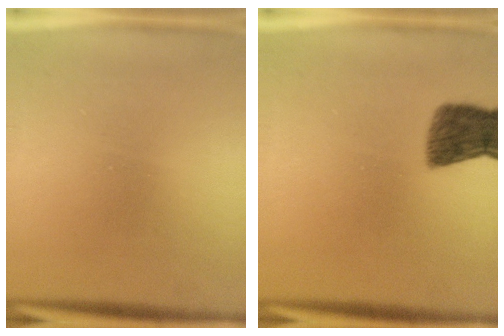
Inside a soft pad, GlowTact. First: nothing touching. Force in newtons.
{"total": 7.5}